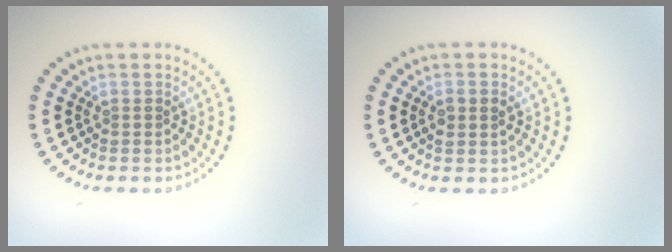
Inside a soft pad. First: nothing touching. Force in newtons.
{"total": 1.5, "press": 1.4, "slide": 0.3}